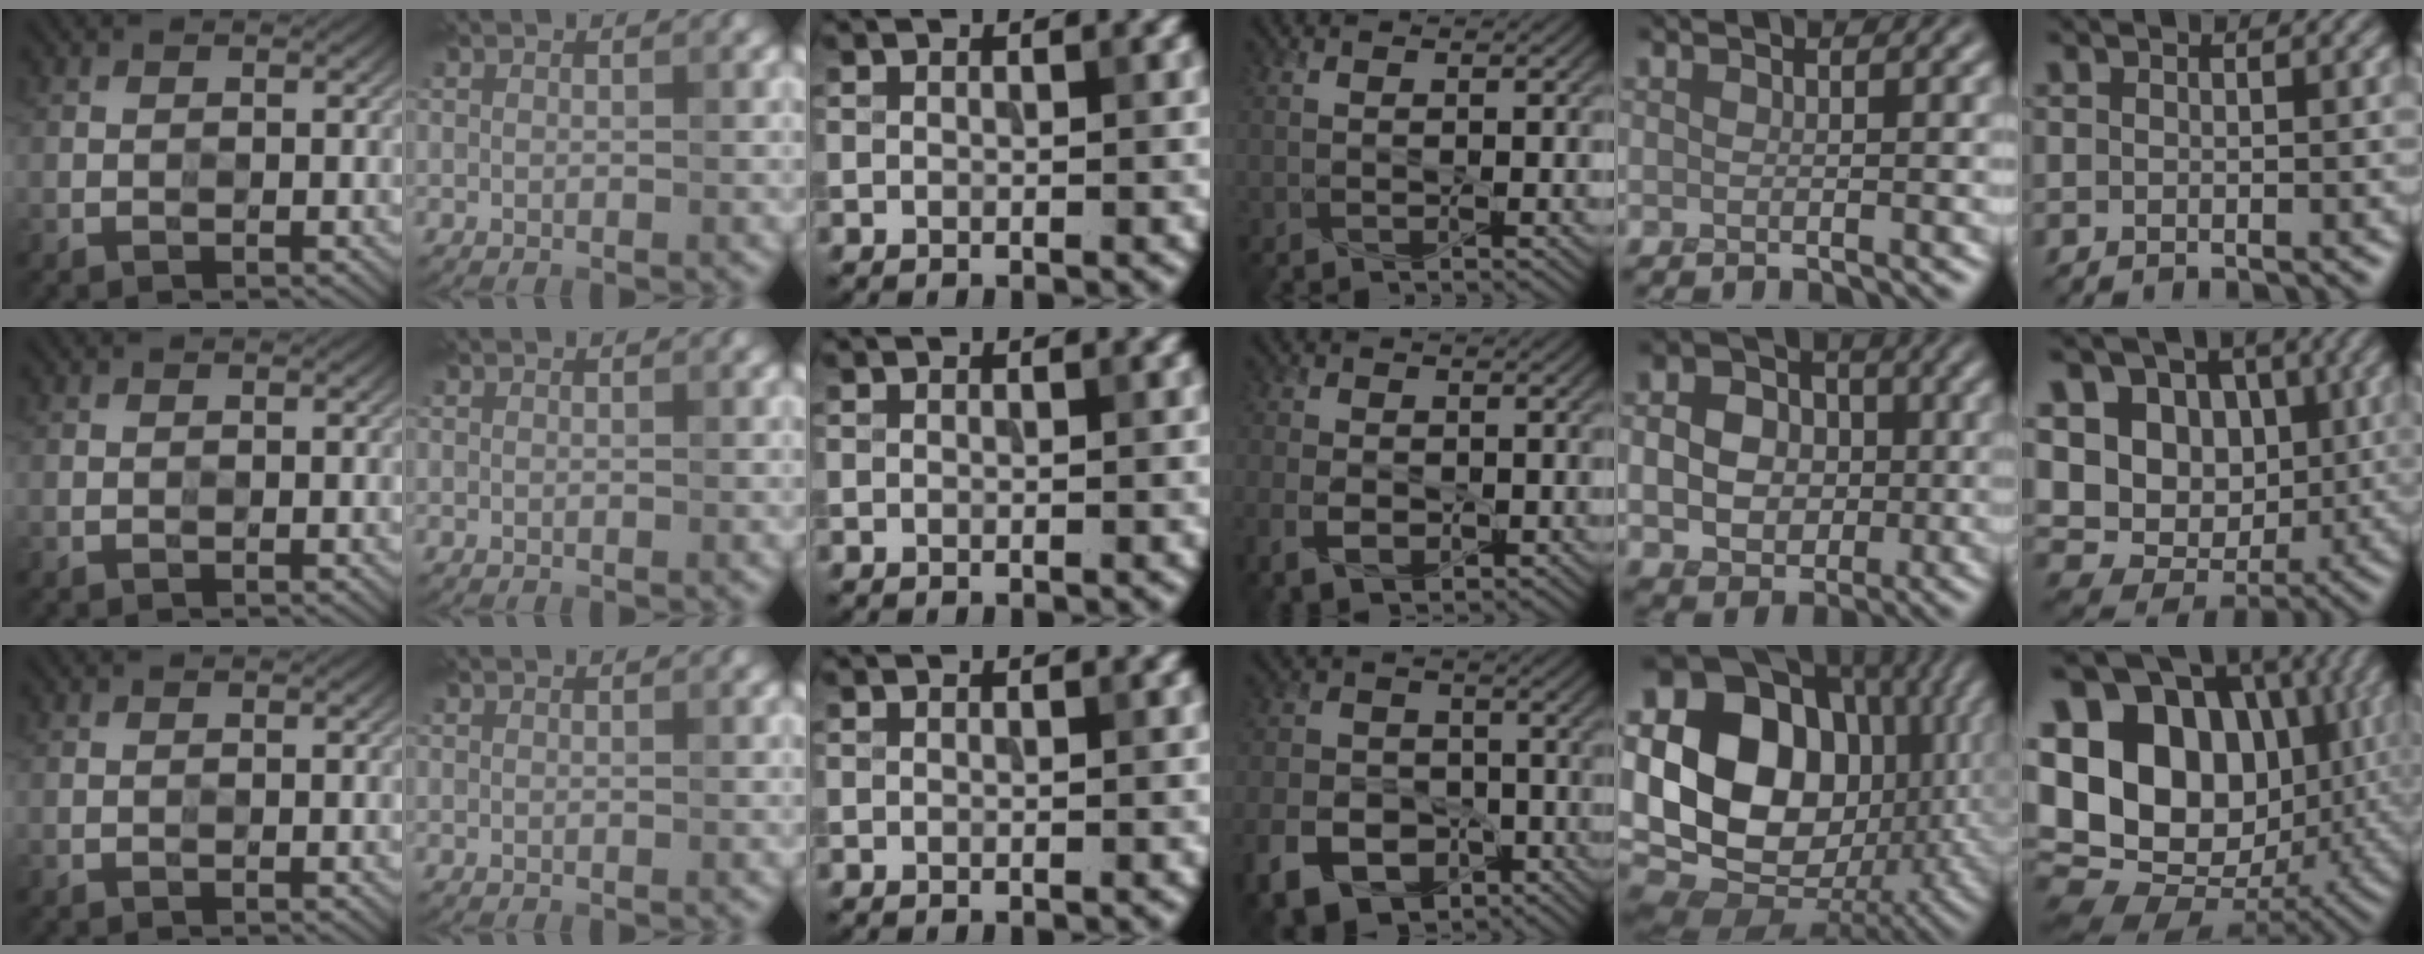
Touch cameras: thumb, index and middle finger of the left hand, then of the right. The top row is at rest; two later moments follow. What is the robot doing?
{"motion": "press", "object": "memory foam"}